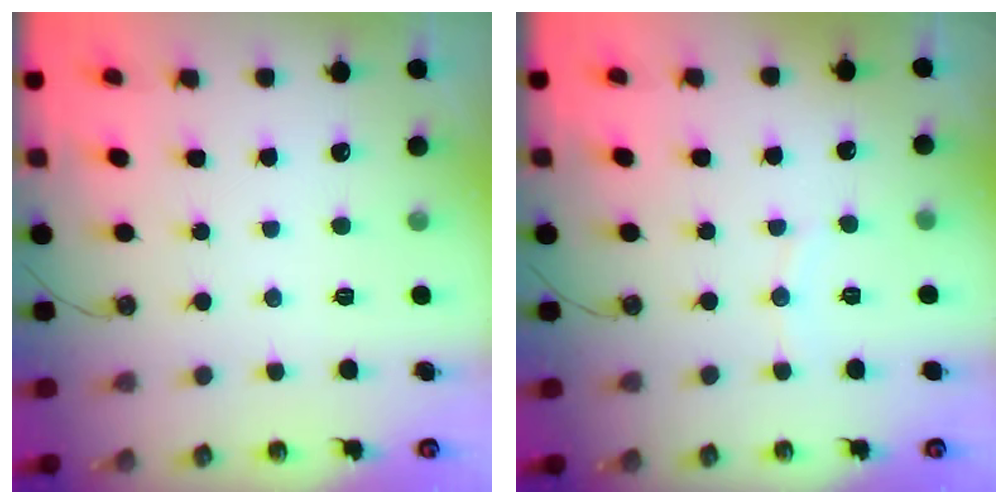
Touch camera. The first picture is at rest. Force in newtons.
{"total": 4.1, "press": 4.0, "slide": 0.4}